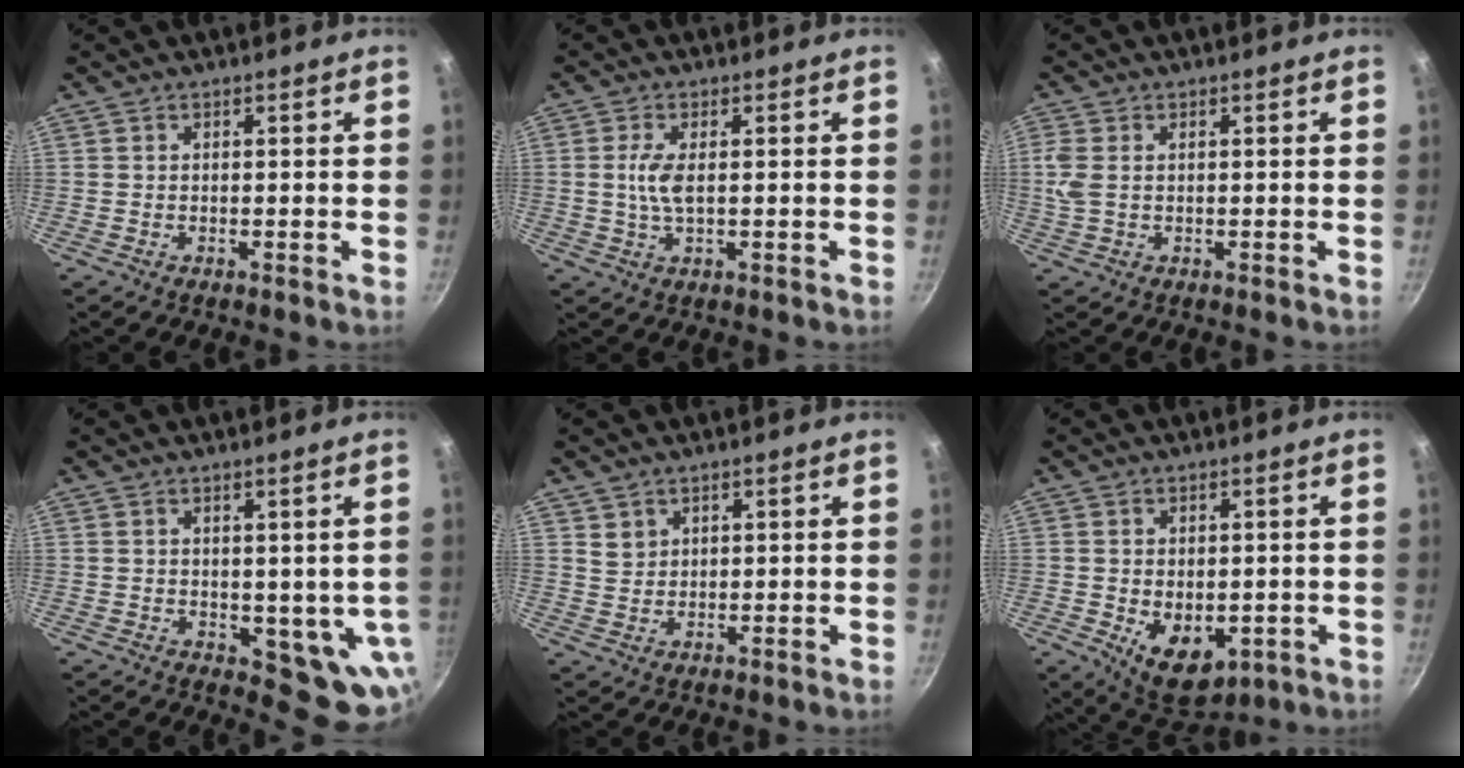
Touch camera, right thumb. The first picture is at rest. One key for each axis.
{"total": 4.5, "fx": 0.3, "fy": 1.6, "fz": 4.1, "tx": -0.097, "ty": -0.001, "tz": 0.005}
{"total": 4.0, "fx": 0.6, "fy": 2.4, "fz": 3.2, "tx": -0.076, "ty": 0.003, "tz": 0.012}
{"total": 9.5, "fx": 0.1, "fy": 4.8, "fz": 8.2, "tx": -0.070, "ty": -0.021, "tz": 0.012}
{"total": 2.5, "fx": 1.5, "fy": 2.0, "fz": 0.6, "tx": 0.005, "ty": 0.002, "tz": 0.033}
{"total": 9.1, "fx": -1.5, "fy": 5.8, "fz": 6.8, "tx": -0.083, "ty": -0.014, "tz": -0.003}